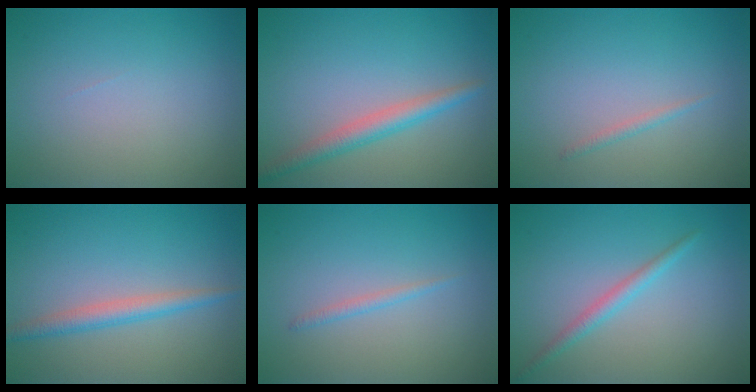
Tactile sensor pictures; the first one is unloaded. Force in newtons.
{"total": 2.7, "press": 2.7, "slide": 0.1}
{"total": 0.7, "press": 0.7, "slide": 0.1}
{"total": 2.3, "press": 2.3, "slide": 0.1}
{"total": 0.9, "press": 0.9, "slide": 0.1}
{"total": 1.6, "press": 1.6, "slide": 0.1}